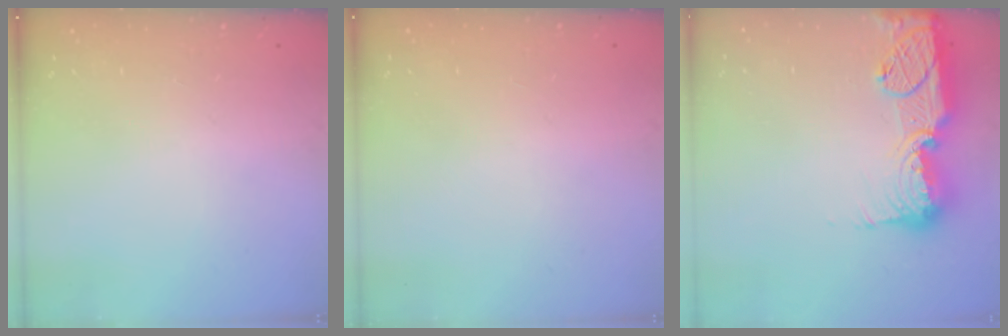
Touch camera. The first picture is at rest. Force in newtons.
{"total": 1.1, "press": 0.8, "slide": 0.7}
{"total": 17.3, "press": 17.2, "slide": 1.5}